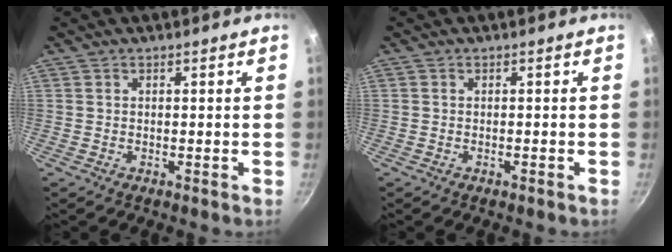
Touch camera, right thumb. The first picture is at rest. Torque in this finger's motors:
{"motor_torque": [-0.45, -0.20, -0.15, -0.23, 0.07]}